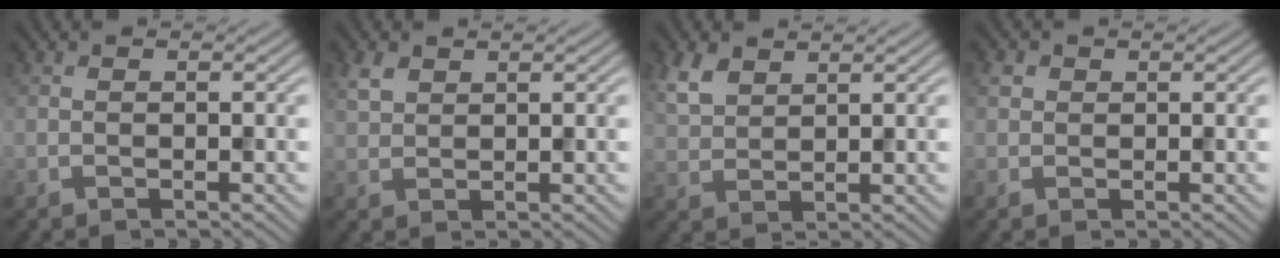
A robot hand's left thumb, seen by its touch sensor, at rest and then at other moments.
{"total": 2.3, "force": [1.4, 1.4, 1.2], "torque": [-0.032, 0.003, 0.031]}
{"total": 4.3, "force": [2.7, 2.4, 2.5], "torque": [-0.067, 0.004, 0.061]}
{"total": 1.2, "force": [0.4, 1.1, 0.3], "torque": [-0.008, 0.002, 0.007]}